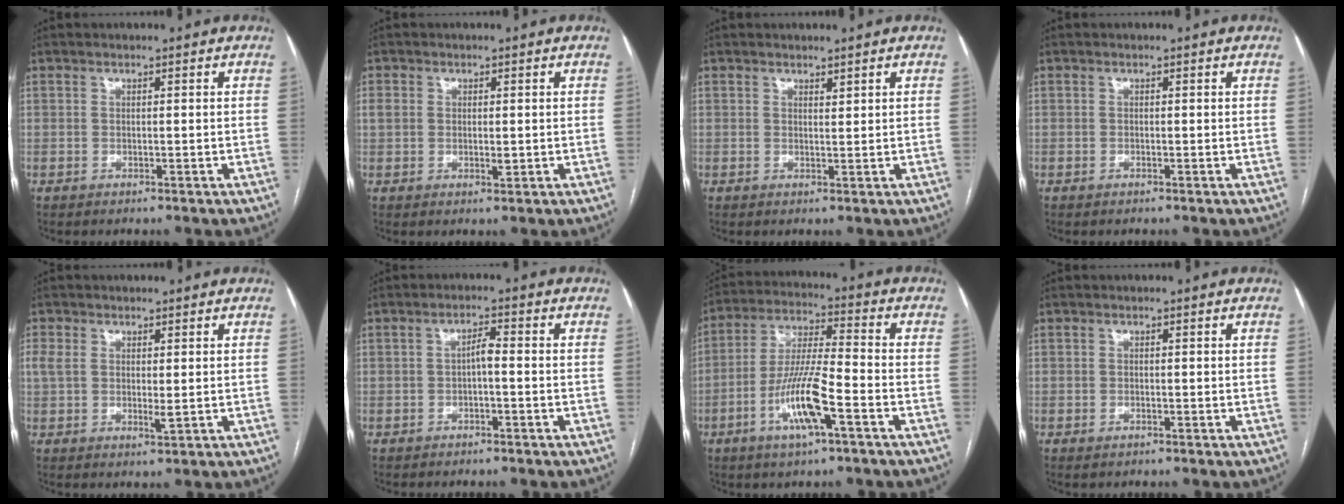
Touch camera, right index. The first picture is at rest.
{"total": 2.9, "force": [0.1, 1.7, 2.3], "torque": [-0.042, 0.004, 0.007]}
{"total": 0.9, "force": [0.8, 0.2, 0.3], "torque": [-0.006, -0.004, 0.014]}
{"total": 0.0}
{"total": 3.9, "force": [0.6, 1.7, 3.4], "torque": [-0.080, 0.001, 0.017]}
{"total": 2.2, "force": [-0.5, 0.5, 2.1], "torque": [-0.035, 0.008, -0.009]}
{"total": 11.6, "force": [-4.8, 1.3, 10.5], "torque": [-0.208, -0.004, -0.090]}
{"total": 0.8, "force": [-0.5, 0.4, 0.5], "torque": [-0.008, -0.001, -0.004]}